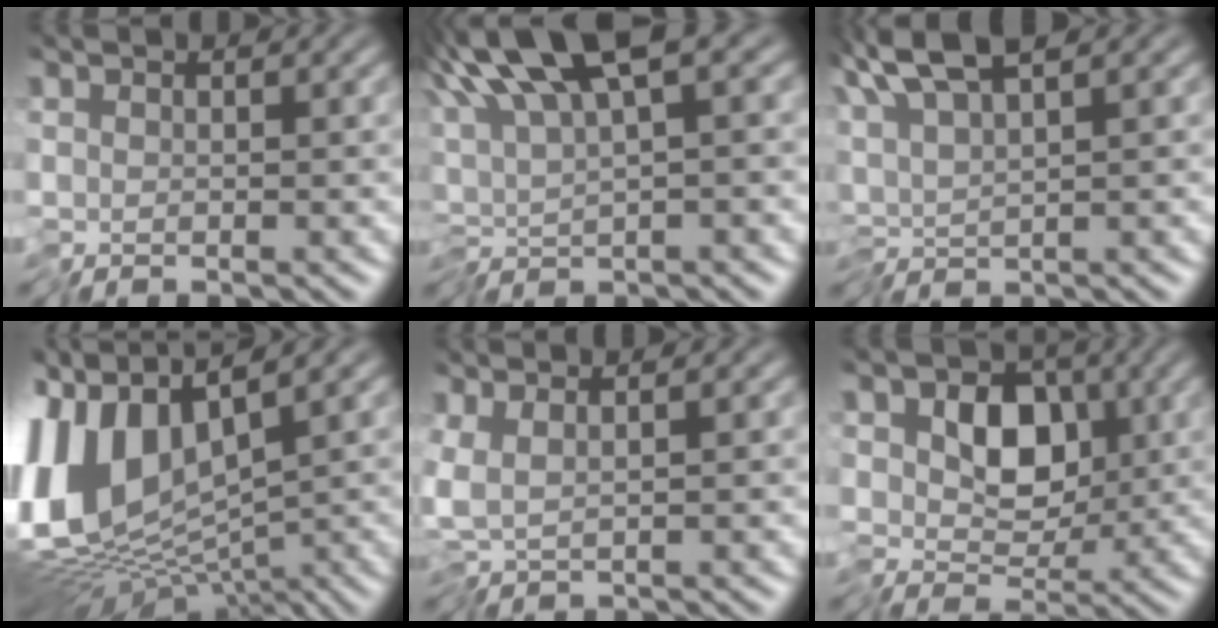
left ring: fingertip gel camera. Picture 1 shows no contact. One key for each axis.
{"total": 9.1, "fx": 3.4, "fy": 2.5, "fz": 8.1, "tx": -0.151, "ty": 0.018, "tz": 0.052}
{"total": 3.7, "fx": 1.4, "fy": 0.6, "fz": 3.3, "tx": -0.056, "ty": 0.014, "tz": 0.016}
{"total": 12.7, "fx": -0.5, "fy": 6.8, "fz": 10.7, "tx": -0.235, "ty": 0.013, "tz": -0.003}
{"total": 1.9, "fx": 0.7, "fy": 0.3, "fz": 1.8, "tx": -0.042, "ty": 0.000, "tz": 0.013}
{"total": 5.5, "fx": -0.1, "fy": 4.0, "fz": 3.7, "tx": -0.057, "ty": -0.005, "tz": -0.014}